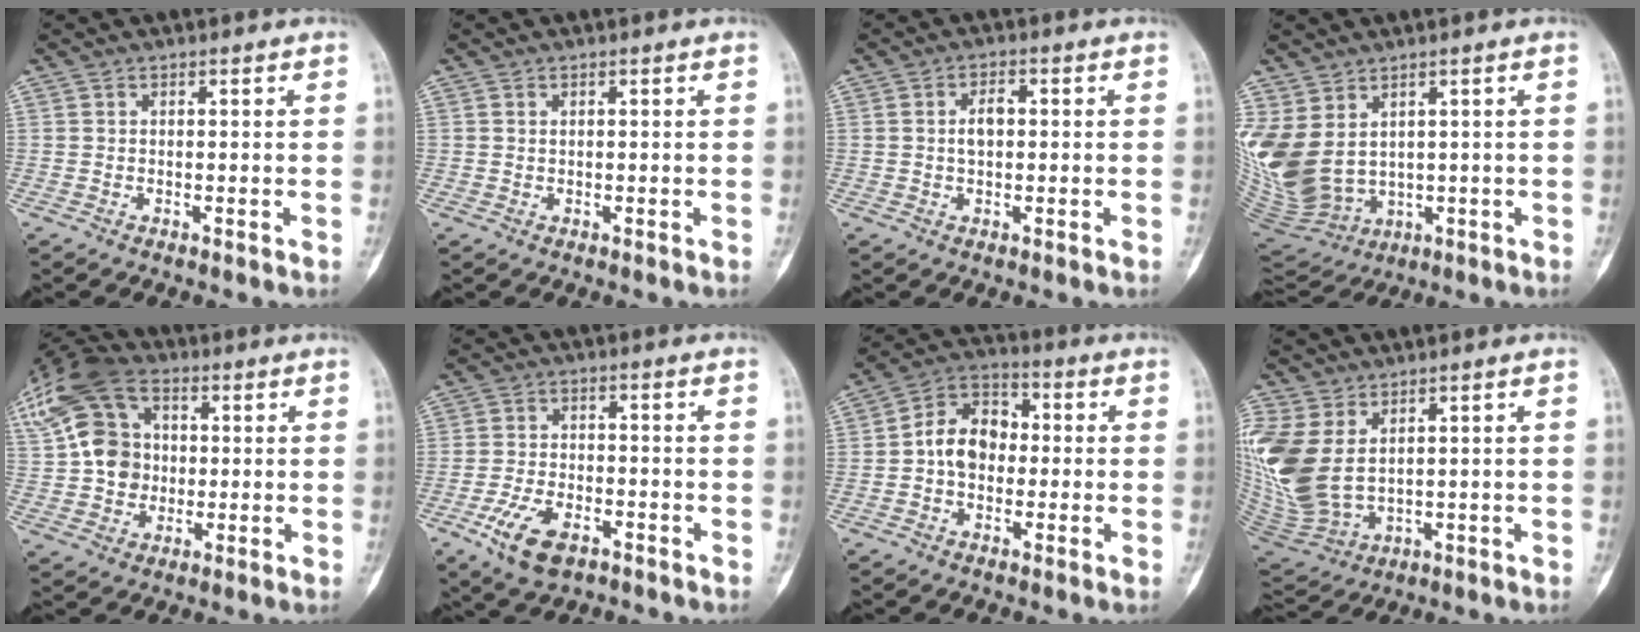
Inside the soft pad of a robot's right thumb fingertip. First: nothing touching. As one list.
[{"total": 0.5, "force": [0.3, 0.4, 0.2], "torque": [0.002, 0.000, 0.005]}, {"total": 3.4, "force": [0.2, 1.9, 2.7], "torque": [-0.040, 0.003, 0.000]}, {"total": 16.5, "force": [2.8, 12.2, 10.7], "torque": [-0.262, -0.012, 0.094]}, {"total": 16.8, "force": [2.6, 13.2, 10.0], "torque": [-0.190, 0.021, 0.043]}, {"total": 8.9, "force": [-4.6, 4.6, 6.1], "torque": [-0.118, 0.015, -0.079]}, {"total": 9.5, "force": [-0.5, 7.2, 6.3], "torque": [-0.077, 0.029, -0.024]}, {"total": 15.2, "force": [3.3, 10.1, 10.9], "torque": [-0.265, -0.018, 0.088]}]